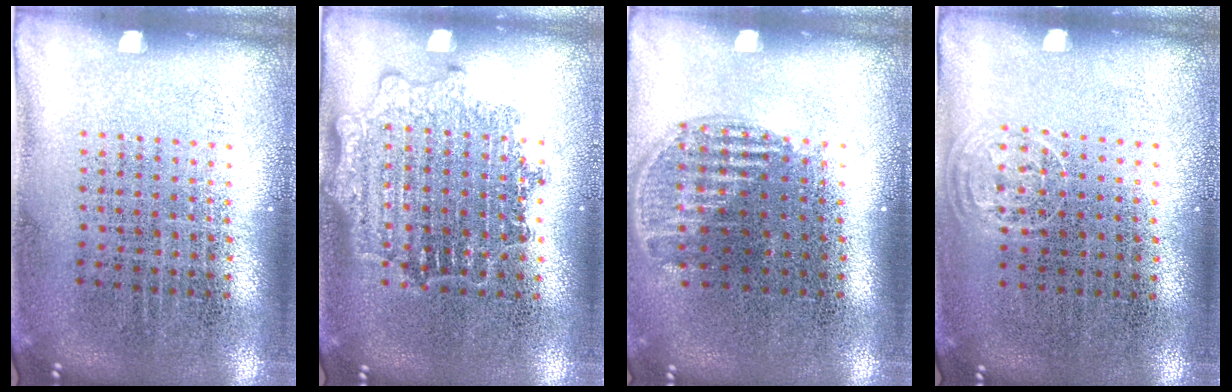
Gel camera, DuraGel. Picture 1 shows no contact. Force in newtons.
{"total": 1.4, "press": 1.4, "slide": 0.1}
{"total": 1.1, "press": 1.0, "slide": 0.5}
{"total": 0.8, "press": 0.6, "slide": 0.5}